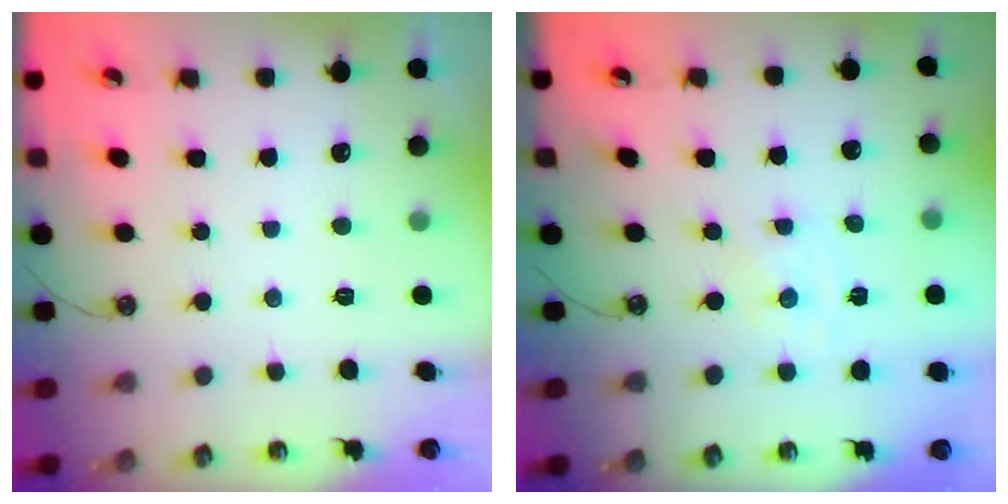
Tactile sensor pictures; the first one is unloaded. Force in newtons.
{"total": 0.0}